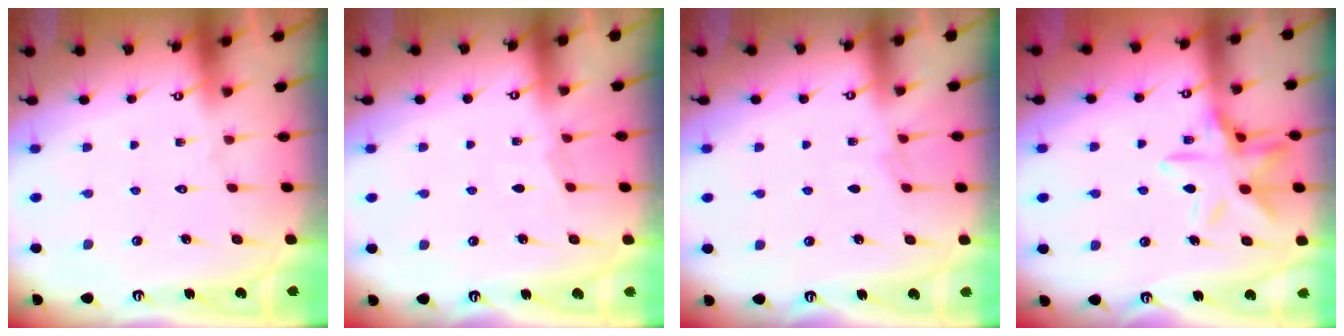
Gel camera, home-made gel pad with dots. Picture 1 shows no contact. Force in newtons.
{"total": 3.2, "press": 3.1, "slide": 0.4}
{"total": 1.5, "press": 1.4, "slide": 0.3}
{"total": 12.4, "press": 12.4, "slide": 0.4}